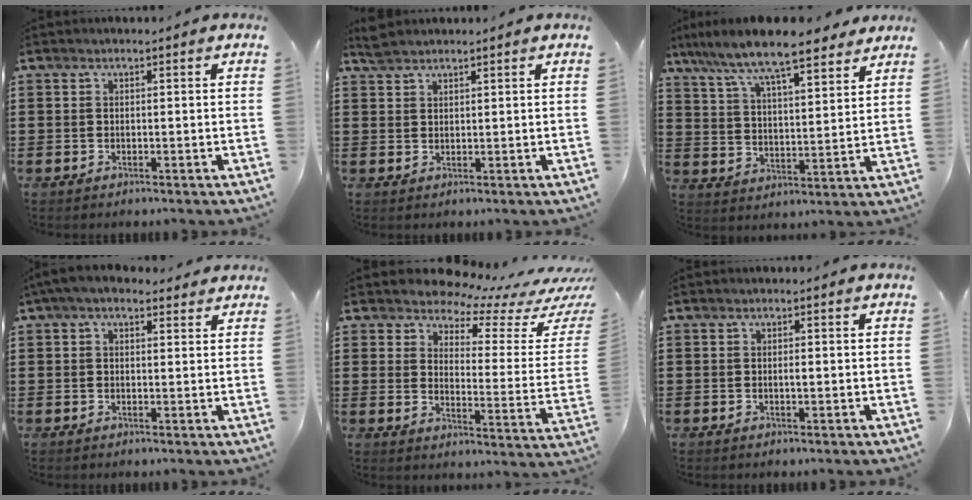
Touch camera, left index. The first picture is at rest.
{"total": 2.1, "force": [2.0, 0.5, 0.7], "torque": [-0.017, 0.001, 0.039]}
{"total": 9.2, "force": [8.1, 0.9, 4.2], "torque": [-0.113, -0.040, 0.139]}
{"total": 3.5, "force": [2.6, 1.4, 1.9], "torque": [-0.044, 0.002, 0.047]}
{"total": 6.6, "force": [6.2, 1.7, 1.8], "torque": [-0.054, -0.051, 0.106]}
{"total": 1.0, "force": [0.1, 0.2, 0.9], "torque": [-0.019, -0.002, 0.002]}